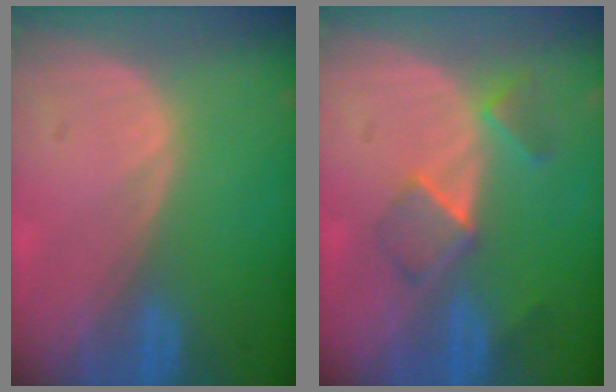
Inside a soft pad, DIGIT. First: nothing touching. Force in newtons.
{"total": 5.4, "press": 4.6, "slide": 2.8}